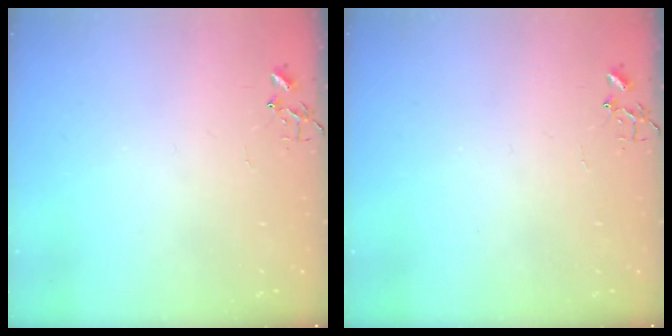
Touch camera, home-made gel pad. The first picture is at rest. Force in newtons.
{"total": 0.0}